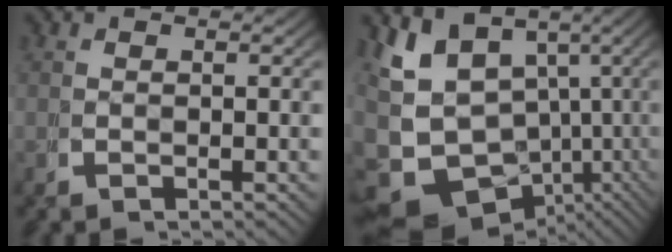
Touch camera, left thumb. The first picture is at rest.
{"total": 16.8, "force": [-2.8, 12.8, 10.5], "torque": [-0.226, -0.079, -0.016]}